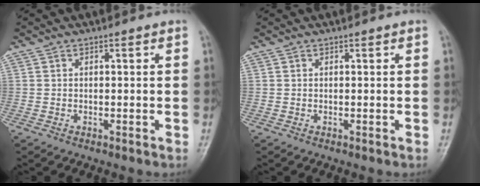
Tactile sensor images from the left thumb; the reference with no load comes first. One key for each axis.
{"total": 0.0}